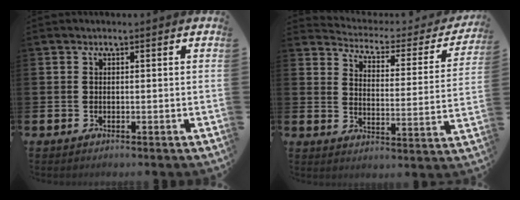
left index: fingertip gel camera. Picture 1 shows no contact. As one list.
[{"total": 3.8, "force": [3.4, 1.6, 0.8], "torque": [-0.040, -0.033, 0.048]}]